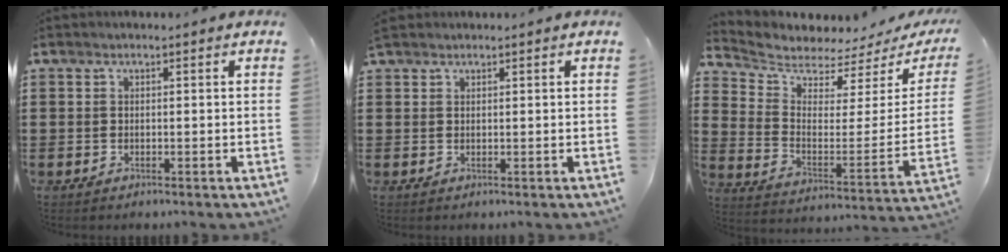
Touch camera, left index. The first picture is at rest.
{"total": 1.0, "force": [1.0, 0.3, 0.1], "torque": [-0.004, 0.002, 0.019]}
{"total": 4.2, "force": [4.0, 1.1, 0.3], "torque": [-0.041, -0.045, 0.065]}